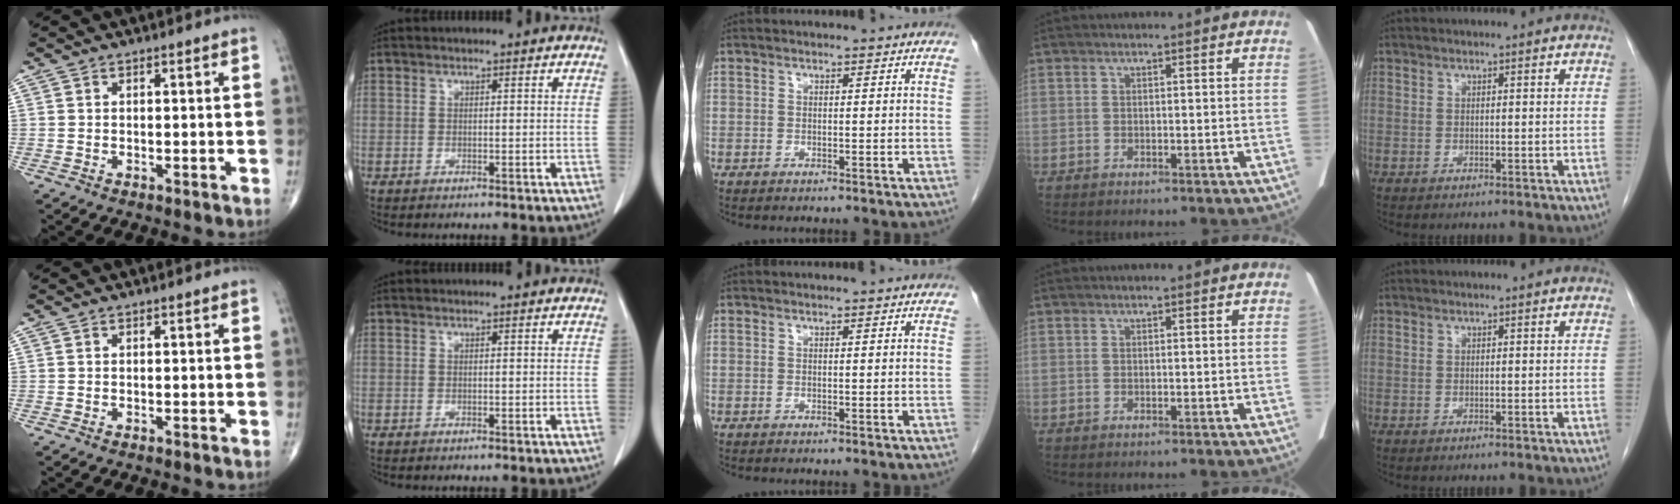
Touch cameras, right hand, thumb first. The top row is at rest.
{}